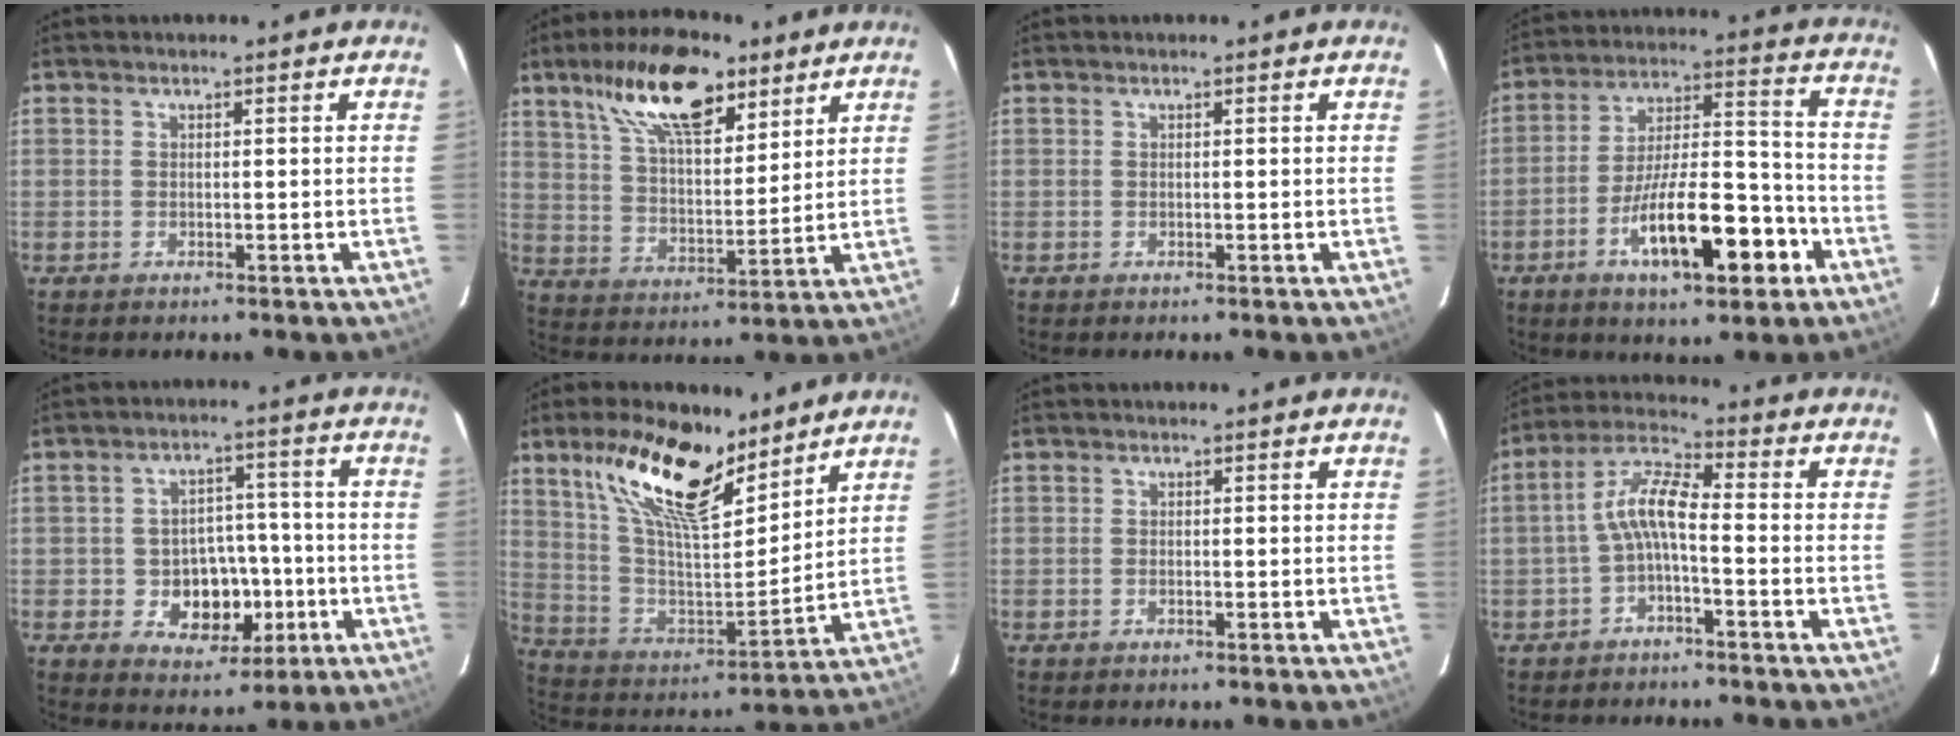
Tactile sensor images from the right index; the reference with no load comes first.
{"total": 17.0, "force": [10.5, 6.9, 11.4], "torque": [-0.203, 0.022, 0.187]}
{"total": 0.0}
{"total": 16.5, "force": [-7.6, 5.2, 13.7], "torque": [-0.233, 0.007, -0.117]}
{"total": 9.5, "force": [-2.6, 7.7, 4.9], "torque": [-0.093, 0.016, -0.022]}
{"total": 20.1, "force": [13.2, 7.3, 13.2], "torque": [-0.253, 0.006, 0.248]}
{"total": 0.0}
{"total": 6.6, "force": [-2.0, 1.3, 6.2], "torque": [-0.143, 0.020, -0.040]}